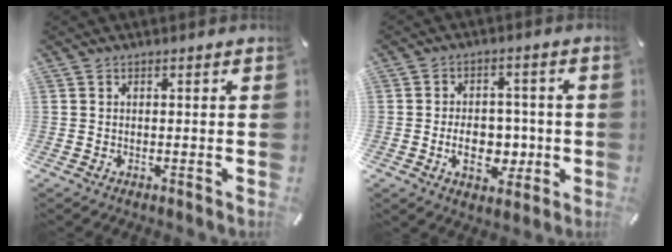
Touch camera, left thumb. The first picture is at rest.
{"total": 9.8, "force": [-2.1, 6.7, 6.9], "torque": [-0.110, 0.004, -0.037]}